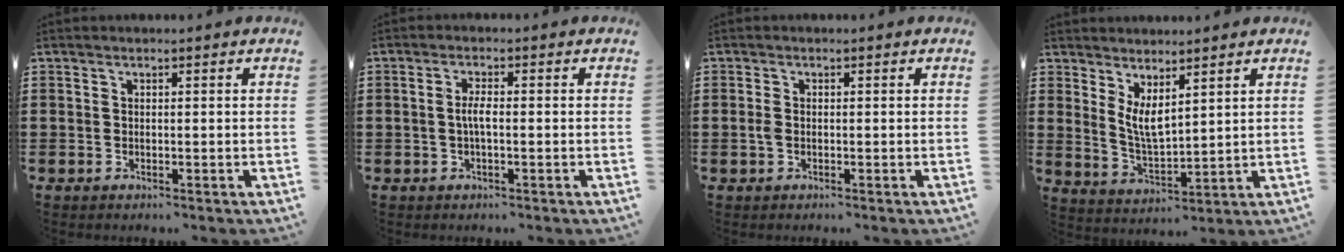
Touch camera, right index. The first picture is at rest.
{"total": 2.5, "force": [-0.4, 0.5, 2.4], "torque": [-0.052, -0.002, -0.011]}
{"total": 1.4, "force": [-0.3, 0.8, 1.1], "torque": [-0.037, -0.003, -0.011]}
{"total": 4.8, "force": [2.5, 1.8, 3.6], "torque": [-0.080, -0.005, 0.048]}